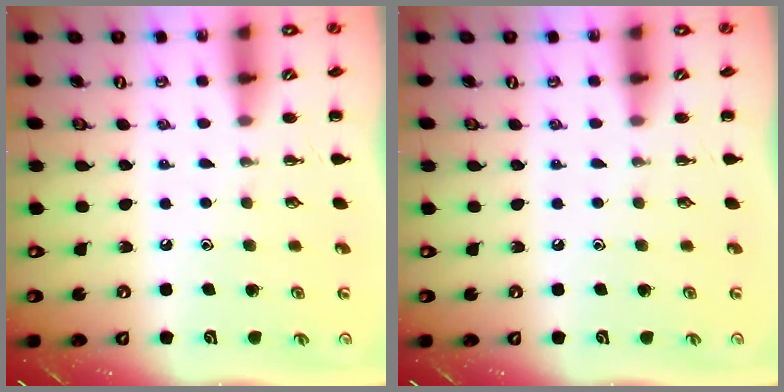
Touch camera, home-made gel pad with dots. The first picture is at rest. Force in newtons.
{"total": 0.0}